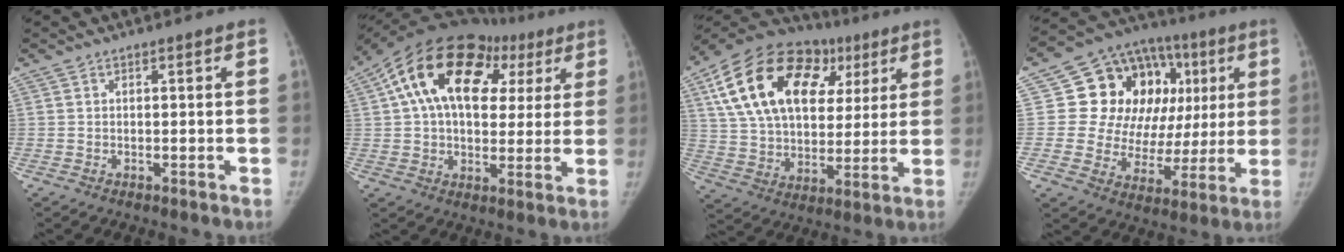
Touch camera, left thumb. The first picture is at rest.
{"total": 24.0, "force": [8.8, 15.2, 16.4], "torque": [-0.247, 0.046, 0.138]}
{"total": 28.2, "force": [11.0, 17.7, 19.0], "torque": [-0.315, 0.029, 0.186]}
{"total": 22.5, "force": [5.2, 16.7, 14.1], "torque": [-0.130, 0.031, 0.091]}